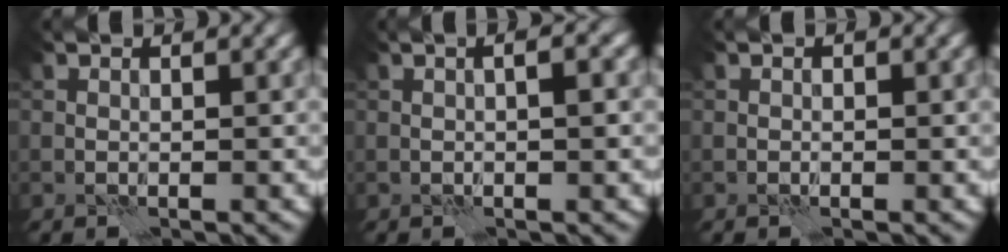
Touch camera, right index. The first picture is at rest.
{"total": 3.0, "force": [0.3, 1.0, 2.8], "torque": [-0.011, 0.013, -0.009]}
{"total": 0.7, "force": [-0.1, 0.4, 0.6], "torque": [-0.002, 0.000, -0.002]}